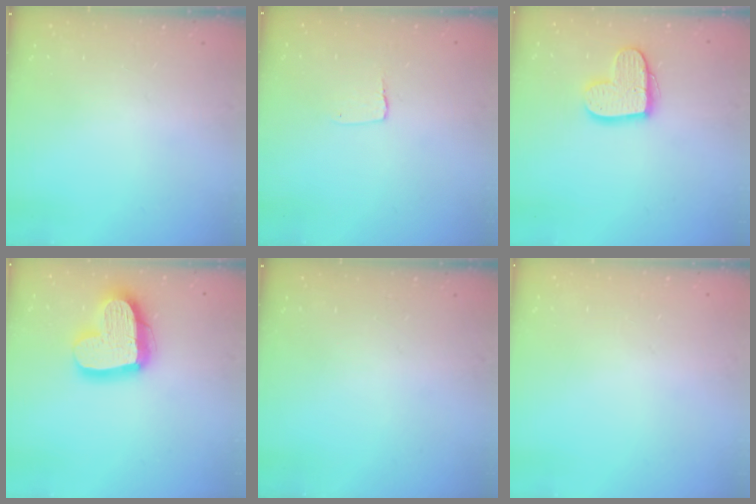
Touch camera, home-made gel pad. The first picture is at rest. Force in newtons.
{"total": 3.5, "press": 3.4, "slide": 0.3}
{"total": 13.5, "press": 13.5, "slide": 0.9}
{"total": 19.3, "press": 19.3, "slide": 1.6}
{"total": 0.0}
{"total": 0.0}